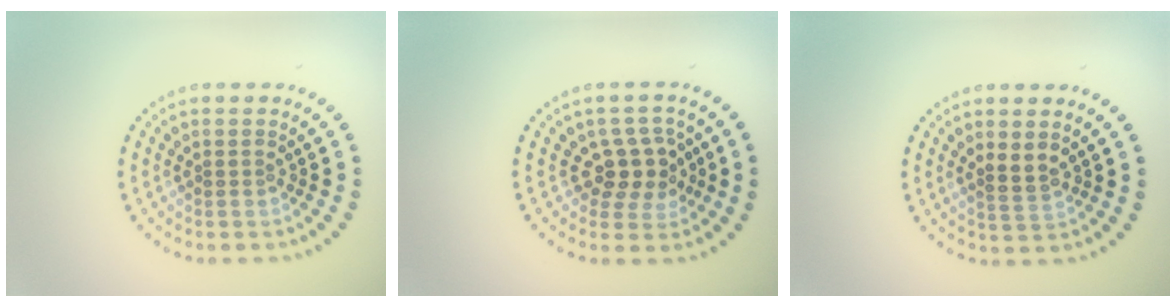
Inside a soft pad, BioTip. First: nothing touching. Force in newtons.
{"total": 3.2, "press": 2.9, "slide": 1.3}
{"total": 1.8, "press": 1.6, "slide": 0.8}